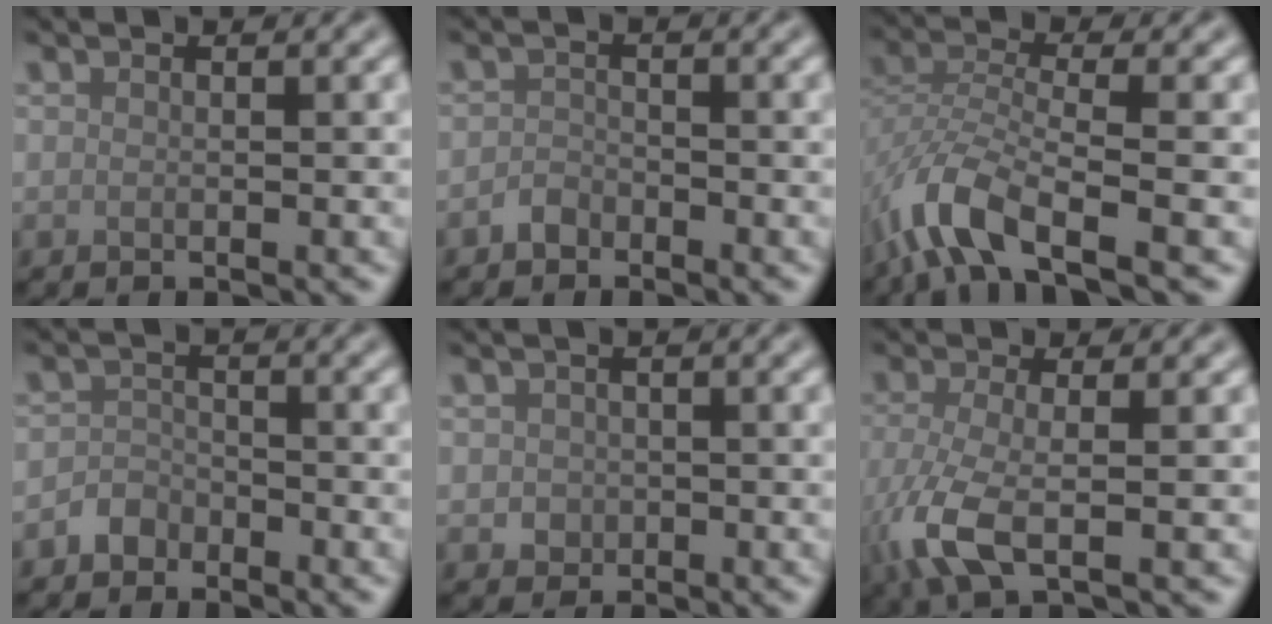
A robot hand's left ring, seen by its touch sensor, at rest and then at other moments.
{"total": 1.3, "force": [-1.0, 0.8, 0.2], "torque": [0.000, 0.005, -0.021]}
{"total": 6.1, "force": [-3.5, 2.1, 4.5], "torque": [-0.097, -0.005, -0.081]}
{"total": 1.7, "force": [-1.3, 1.2, 0.2], "torque": [0.004, 0.009, -0.026]}
{"total": 1.4, "force": [-0.1, 1.3, 0.4], "torque": [-0.002, -0.006, -0.003]}
{"total": 5.3, "force": [-1.8, 1.9, 4.6], "torque": [-0.117, -0.014, -0.042]}